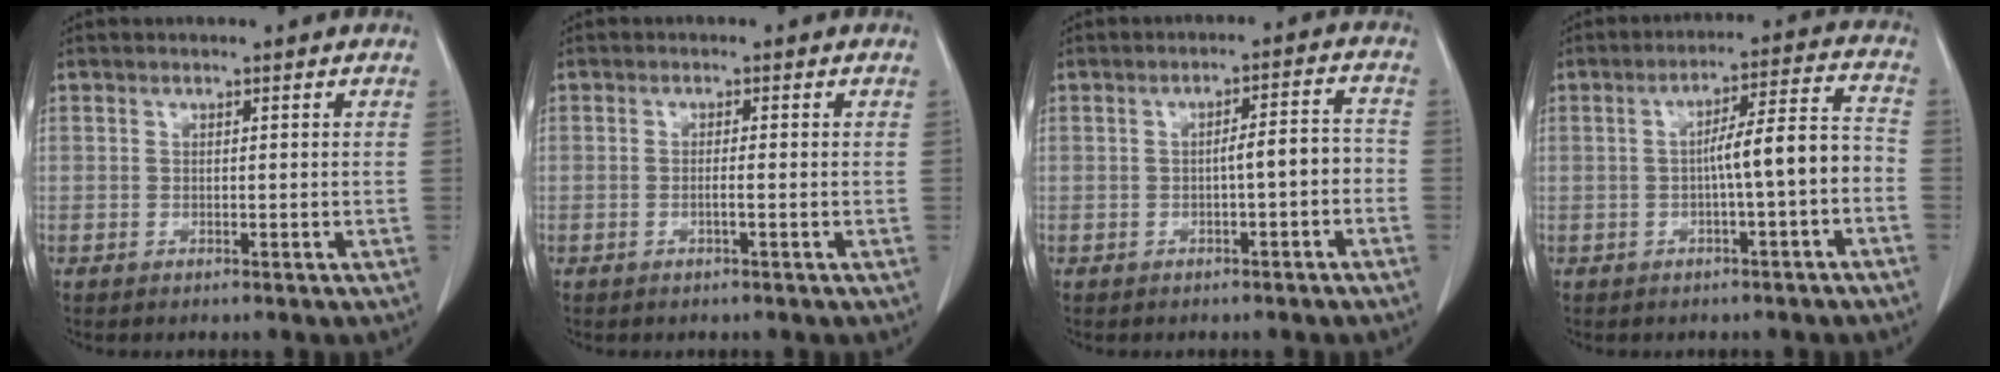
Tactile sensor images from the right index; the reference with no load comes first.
{"total": 1.0, "force": [-0.4, -0.2, 0.9], "torque": [-0.015, 0.002, -0.005]}
{"total": 4.3, "force": [-1.3, 0.9, 4.0], "torque": [-0.056, 0.021, -0.016]}
{"total": 7.9, "force": [-2.0, 0.4, 7.6], "torque": [-0.113, 0.030, -0.028]}